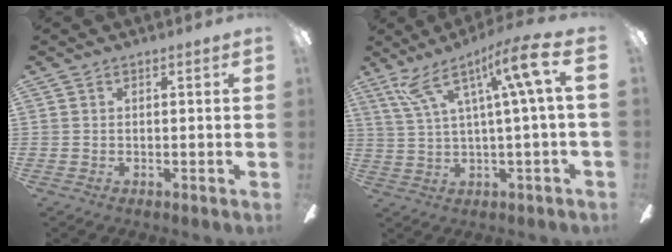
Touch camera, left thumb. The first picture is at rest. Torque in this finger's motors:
{"motor_torque": [0.24, 0.22, 1.06, -0.36, 0.12]}